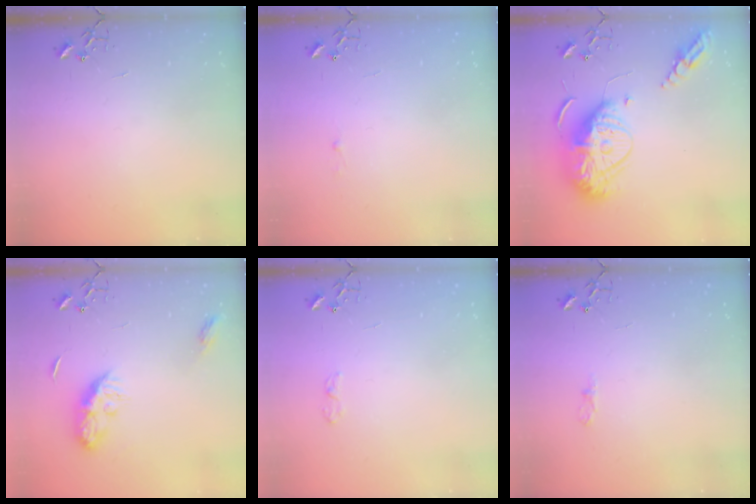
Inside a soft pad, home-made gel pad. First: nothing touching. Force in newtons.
{"total": 1.8, "press": 1.8, "slide": 0.2}
{"total": 19.6, "press": 19.5, "slide": 1.9}
{"total": 9.7, "press": 9.7, "slide": 0.1}
{"total": 4.4, "press": 4.3, "slide": 0.7}
{"total": 5.0, "press": 4.9, "slide": 0.6}